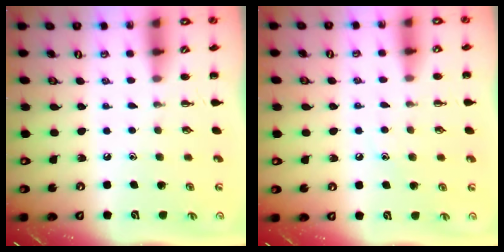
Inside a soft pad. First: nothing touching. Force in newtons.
{"total": 7.1, "press": 6.9, "slide": 1.9}